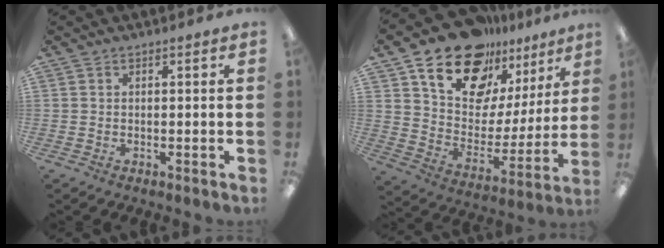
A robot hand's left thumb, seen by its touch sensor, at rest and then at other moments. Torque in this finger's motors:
{"motor_torque": [2.09, 2.04, 1.93, -0.84, 0.40]}